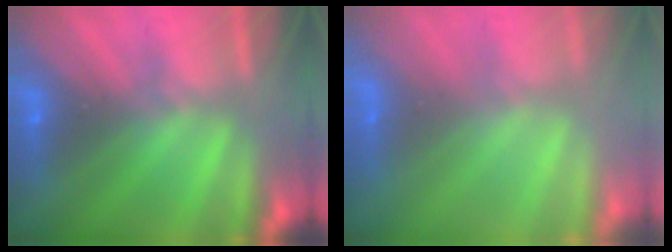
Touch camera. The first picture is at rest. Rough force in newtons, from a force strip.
{"total": 7.7}